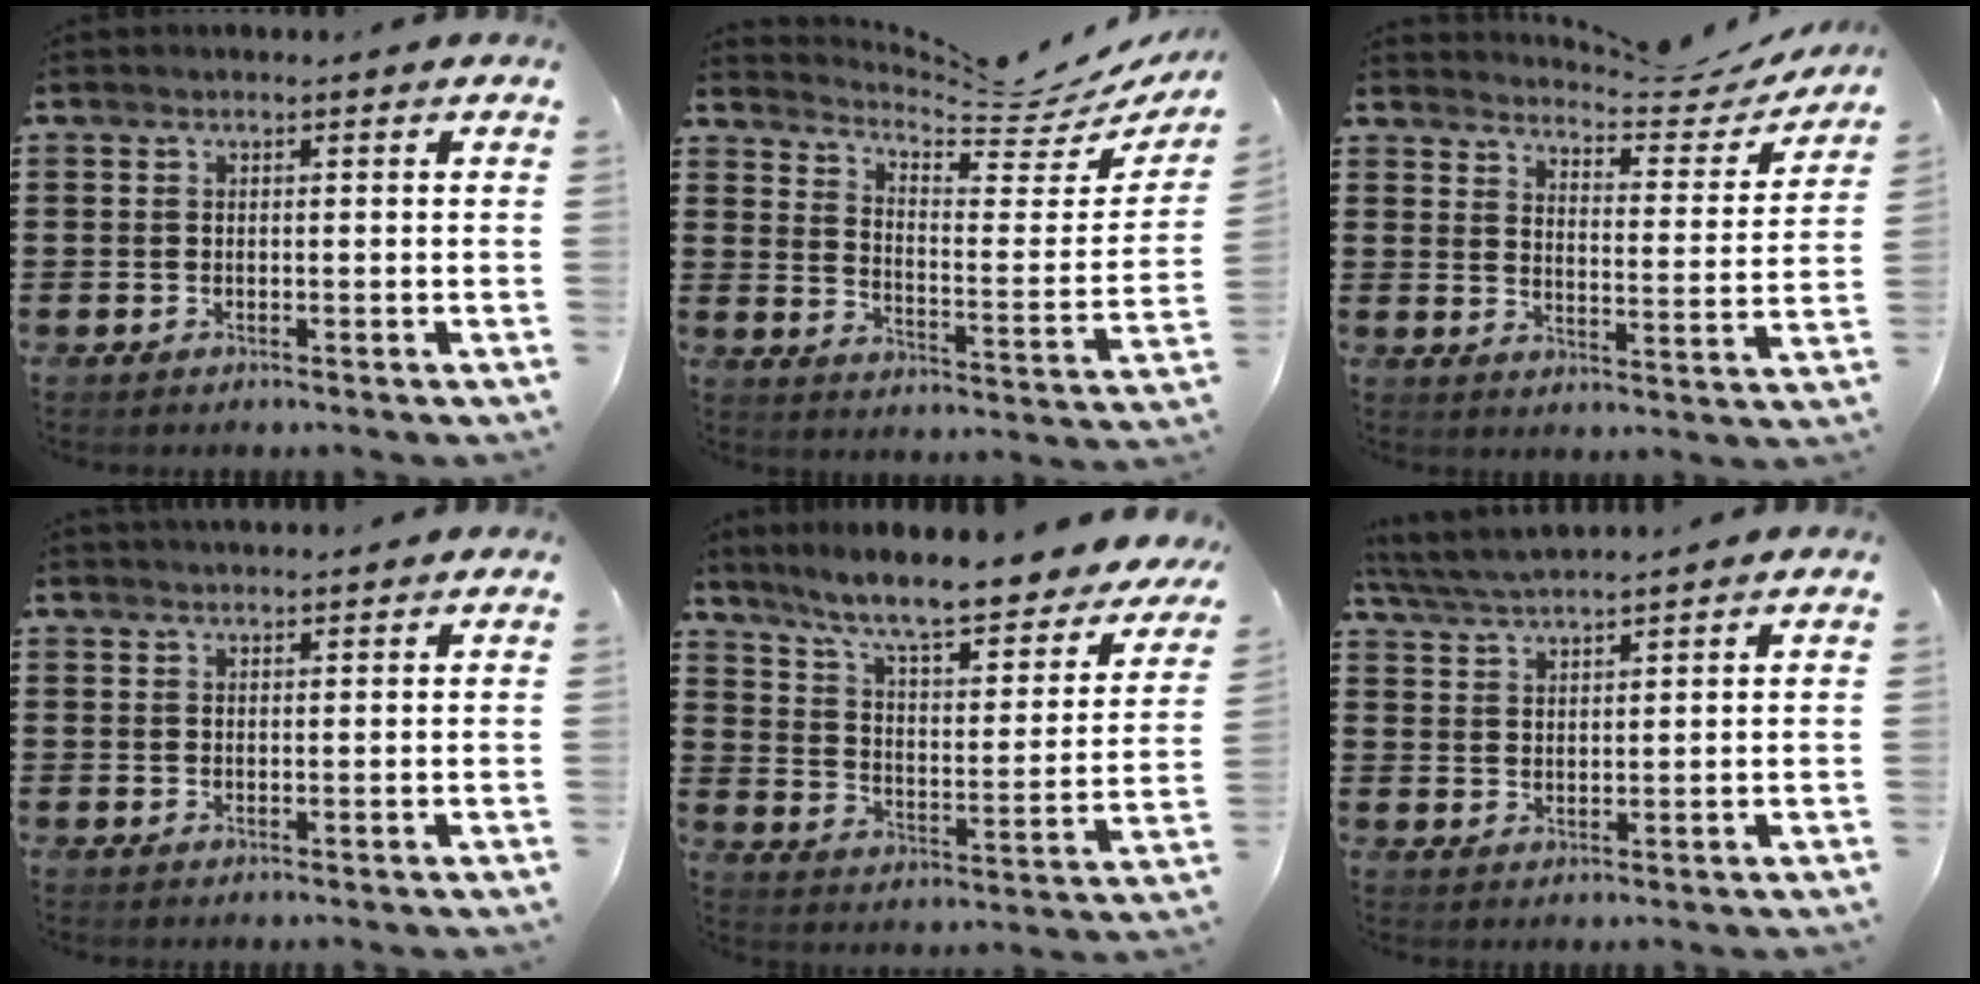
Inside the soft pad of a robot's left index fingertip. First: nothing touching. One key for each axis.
{"total": 5.7, "fx": 5.3, "fy": 0.6, "fz": 1.9, "tx": -0.057, "ty": -0.045, "tz": 0.089}
{"total": 4.1, "fx": 4.0, "fy": 0.3, "fz": 0.9, "tx": -0.034, "ty": -0.032, "tz": 0.062}
{"total": 1.4, "fx": 1.4, "fy": 0.2, "fz": 0.2, "tx": -0.005, "ty": 0.001, "tz": 0.027}
{"total": 9.4, "fx": 7.9, "fy": 0.5, "fz": 5.0, "tx": -0.119, "ty": -0.058, "tz": 0.130}
{"total": 4.1, "fx": 4.0, "fy": 0.1, "fz": 1.2, "tx": -0.036, "ty": -0.012, "tz": 0.073}